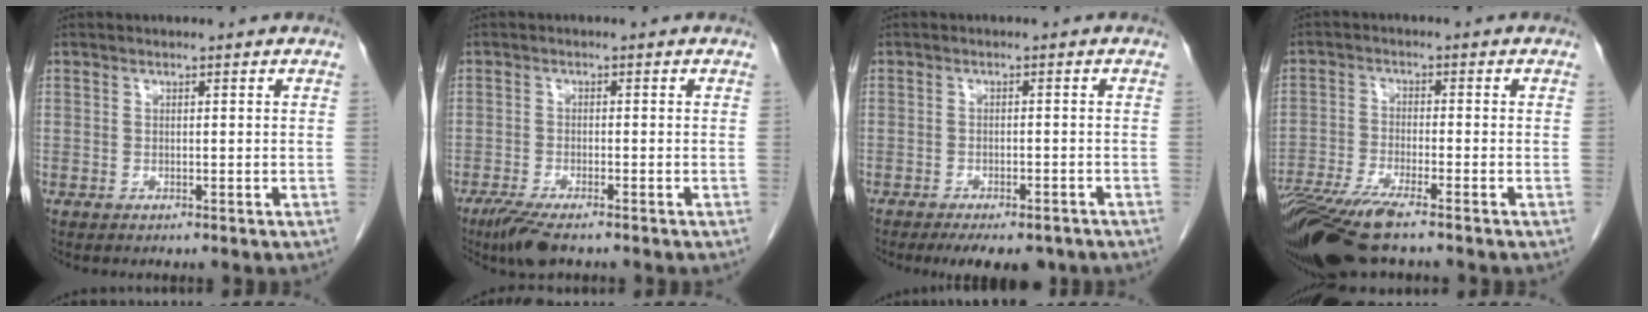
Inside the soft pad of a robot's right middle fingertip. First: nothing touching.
{"total": 5.4, "force": [-4.0, 1.0, 3.5], "torque": [-0.067, -0.014, -0.068]}
{"total": 8.4, "force": [-6.7, 3.0, 4.0], "torque": [-0.051, -0.007, -0.086]}
{"total": 12.1, "force": [-9.2, 1.4, 7.8], "torque": [-0.146, -0.025, -0.162]}